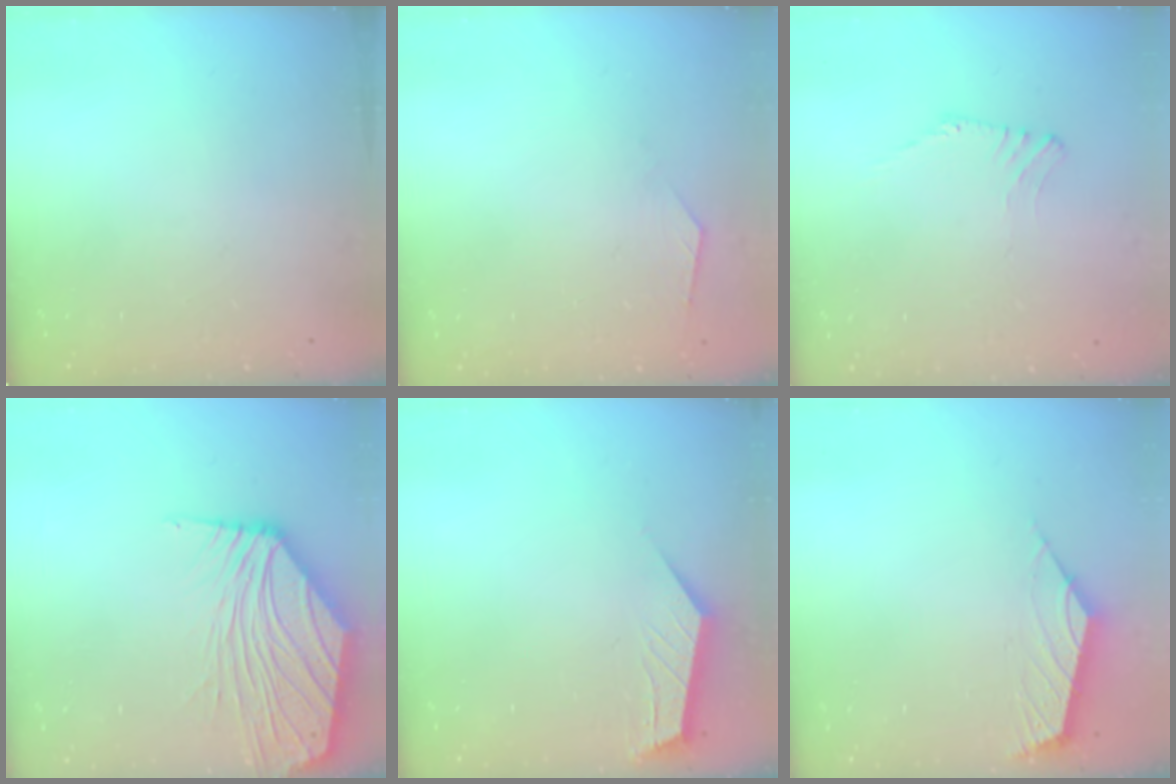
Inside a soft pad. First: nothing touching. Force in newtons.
{"total": 1.1, "press": 1.1, "slide": 0.3}
{"total": 1.2, "press": 1.0, "slide": 0.7}
{"total": 9.1, "press": 8.9, "slide": 1.6}
{"total": 2.5, "press": 2.4, "slide": 0.3}
{"total": 2.5, "press": 2.4, "slide": 0.7}